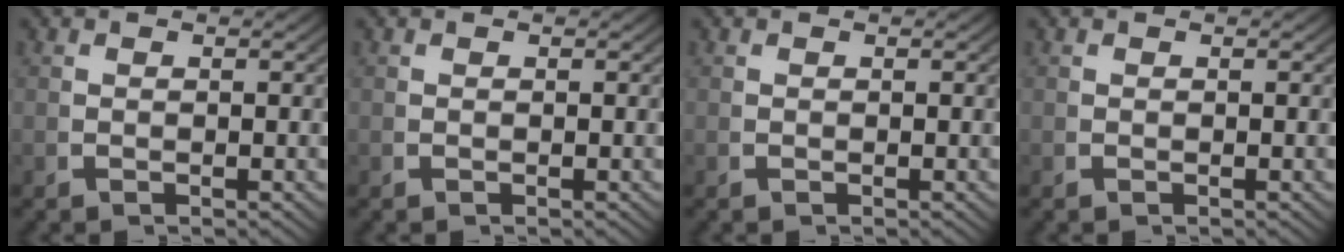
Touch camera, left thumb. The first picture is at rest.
{"total": 0.0}
{"total": 0.0}
{"total": 0.0}